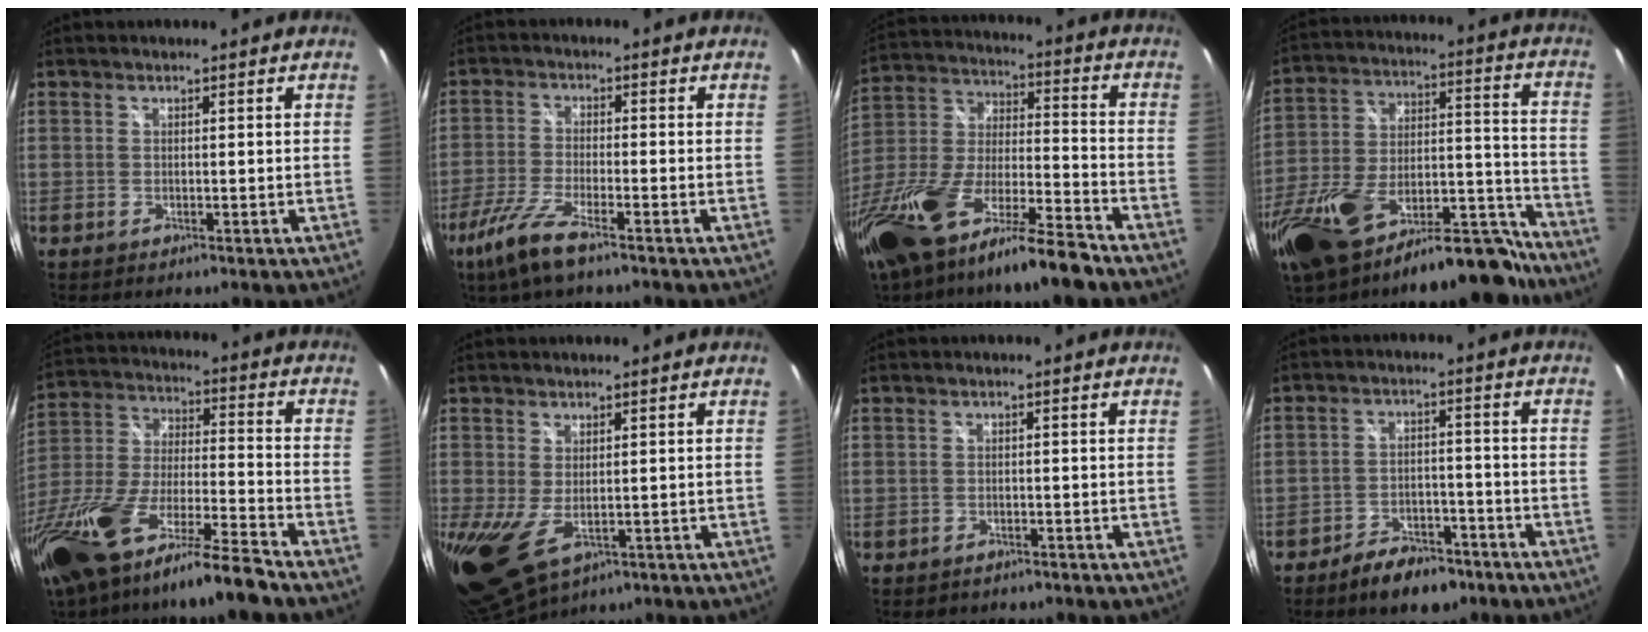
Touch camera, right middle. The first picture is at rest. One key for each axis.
{"total": 8.1, "fx": -5.5, "fy": 1.2, "fz": 5.8, "tx": -0.142, "ty": -0.017, "tz": -0.109}
{"total": 23.1, "fx": -15.5, "fy": 5.3, "fz": 16.2, "tx": -0.324, "ty": -0.040, "tz": -0.275}
{"total": 26.0, "fx": -18.7, "fy": 9.7, "fz": 15.3, "tx": -0.263, "ty": 0.002, "tz": -0.280}
{"total": 23.4, "fx": -16.8, "fy": 3.1, "fz": 16.0, "tx": -0.314, "ty": -0.053, "tz": -0.304}
{"total": 7.9, "fx": -0.8, "fy": 4.2, "fz": 6.6, "tx": -0.124, "ty": -0.029, "tz": 0.001}
{"total": 1.9, "fx": -1.4, "fy": 1.2, "fz": 0.5, "tx": -0.015, "ty": -0.006, "tz": -0.017}
{"total": 8.5, "fx": -6.3, "fy": 4.2, "fz": 3.8, "tx": -0.083, "ty": 0.015, "tz": -0.089}